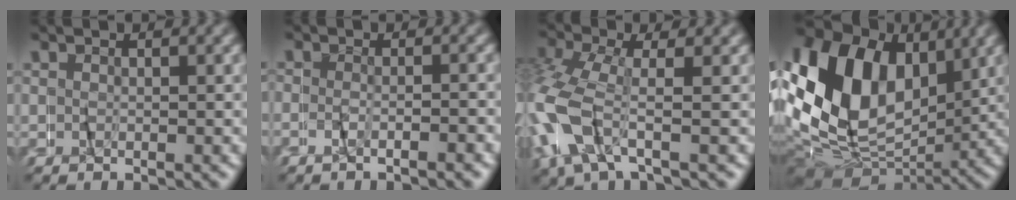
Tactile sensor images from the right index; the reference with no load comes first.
{"total": 1.5, "force": [-1.4, -0.2, 0.6], "torque": [-0.012, 0.005, -0.031]}
{"total": 5.2, "force": [-1.2, 3.2, 3.9], "torque": [-0.134, -0.023, -0.014]}
{"total": 17.6, "force": [2.5, 13.2, 11.3], "torque": [-0.229, -0.008, 0.036]}